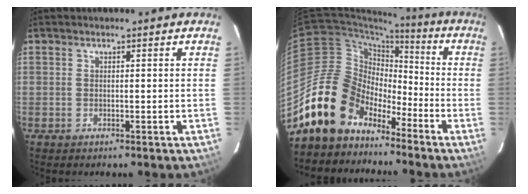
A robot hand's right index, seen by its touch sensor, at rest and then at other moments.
{"total": 15.3, "force": [-11.2, 9.4, 4.6], "torque": [-0.095, 0.033, -0.197]}